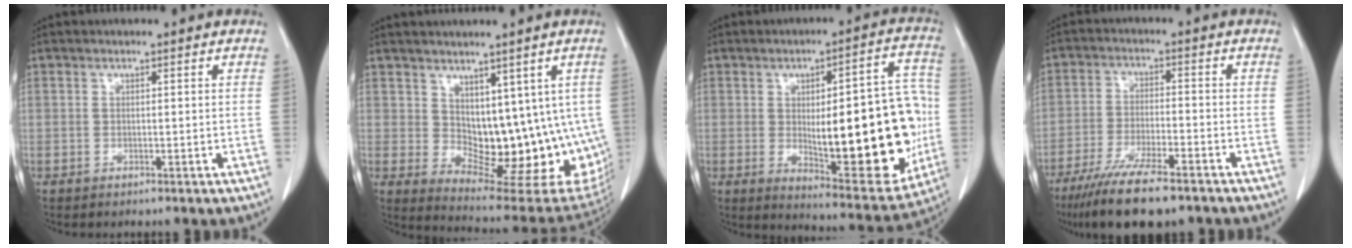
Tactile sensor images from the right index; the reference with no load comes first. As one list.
[{"total": 14.3, "force": [1.8, 8.2, 11.7], "torque": [-0.137, -0.009, 0.047]}, {"total": 23.3, "force": [-1.9, 6.8, 22.2], "torque": [-0.254, 0.011, -0.005]}, {"total": 12.3, "force": [-9.2, 2.2, 7.9], "torque": [-0.137, -0.027, -0.153]}]